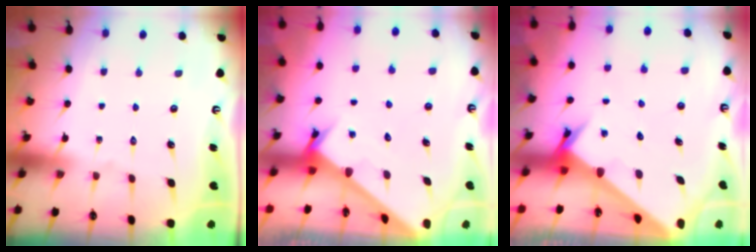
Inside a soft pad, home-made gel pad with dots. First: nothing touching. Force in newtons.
{"total": 2.9, "press": 2.9, "slide": 0.1}
{"total": 3.5, "press": 3.5, "slide": 0.3}